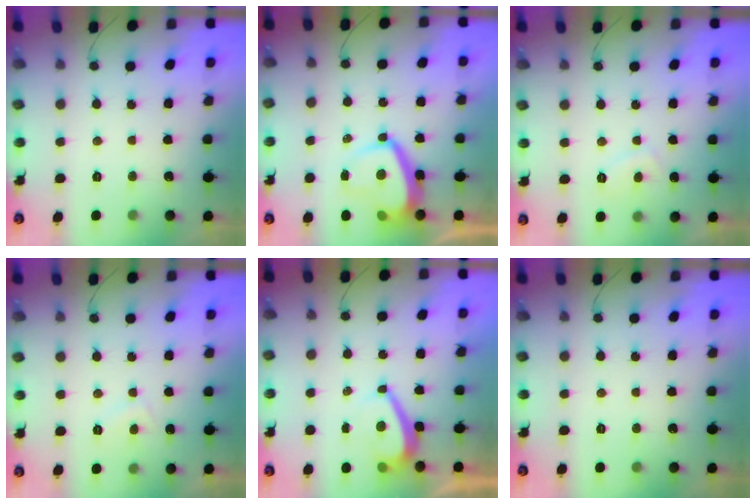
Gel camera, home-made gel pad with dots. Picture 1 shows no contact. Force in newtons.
{"total": 8.2, "press": 8.1, "slide": 1.3}
{"total": 2.8, "press": 2.6, "slide": 0.8}
{"total": 3.2, "press": 3.1, "slide": 0.7}
{"total": 3.0, "press": 2.9, "slide": 0.6}
{"total": 0.0}